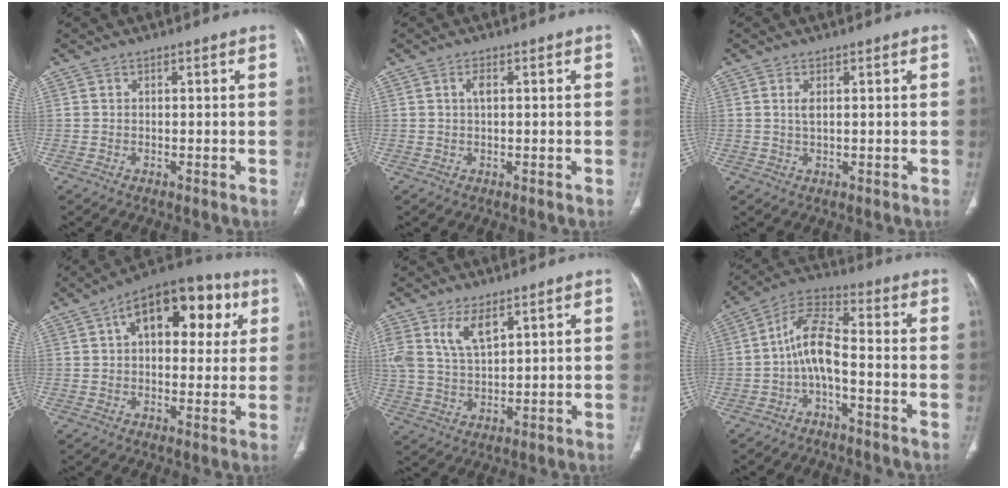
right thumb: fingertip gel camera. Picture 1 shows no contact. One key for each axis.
{"total": 1.5, "fx": 0.4, "fy": 0.6, "fz": 1.3, "tx": -0.027, "ty": 0.003, "tz": 0.007}
{"total": 1.7, "fx": 0.5, "fy": 0.6, "fz": 1.5, "tx": -0.034, "ty": -0.002, "tz": 0.014}
{"total": 18.0, "fx": 5.9, "fy": 10.0, "fz": 13.9, "tx": -0.148, "ty": 0.016, "tz": 0.076}
{"total": 8.6, "fx": 4.6, "fy": 4.2, "fz": 5.9, "tx": -0.112, "ty": -0.013, "tz": 0.099}
{"total": 8.6, "fx": -2.2, "fy": 3.2, "fz": 7.6, "tx": -0.152, "ty": 0.044, "tz": -0.052}